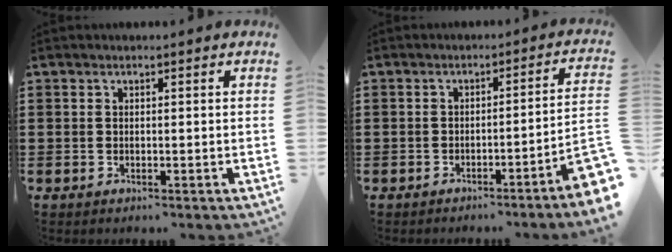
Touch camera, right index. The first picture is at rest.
{"total": 3.8, "force": [-2.4, -0.4, 2.8], "torque": [-0.047, -0.014, -0.046]}